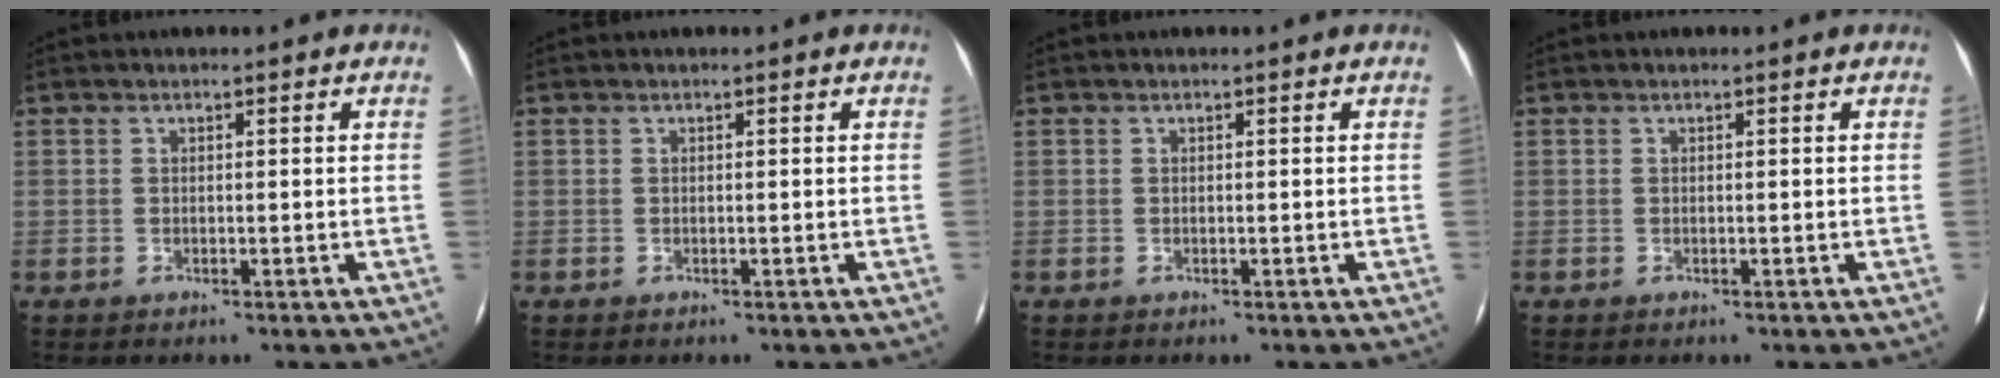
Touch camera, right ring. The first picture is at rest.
{"total": 0.0}
{"total": 0.0}
{"total": 0.0}